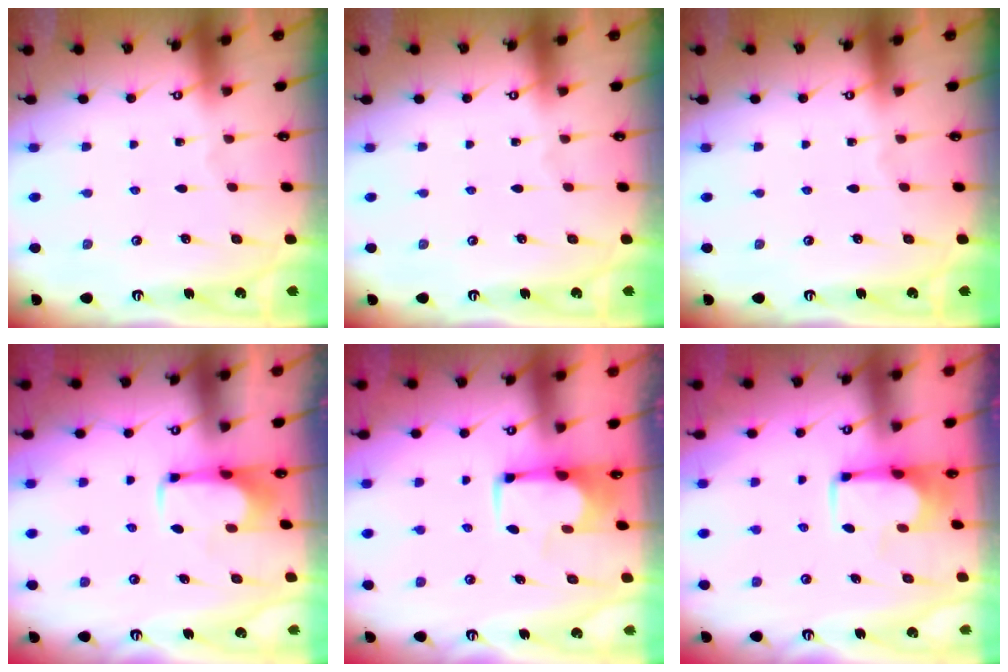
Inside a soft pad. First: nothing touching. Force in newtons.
{"total": 0.0}
{"total": 0.0}
{"total": 1.6, "press": 1.5, "slide": 0.6}
{"total": 1.9, "press": 1.6, "slide": 1.0}
{"total": 3.7, "press": 3.7, "slide": 0.3}